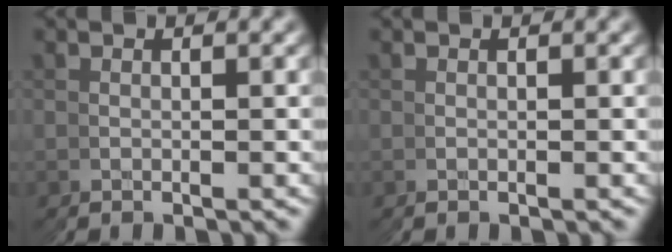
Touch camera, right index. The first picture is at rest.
{"total": 0.0}